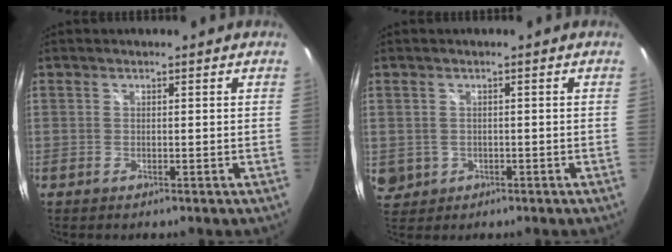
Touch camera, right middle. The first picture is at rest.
{"total": 4.9, "force": [-0.5, 4.5, 2.0], "torque": [-0.050, -0.001, 0.006]}